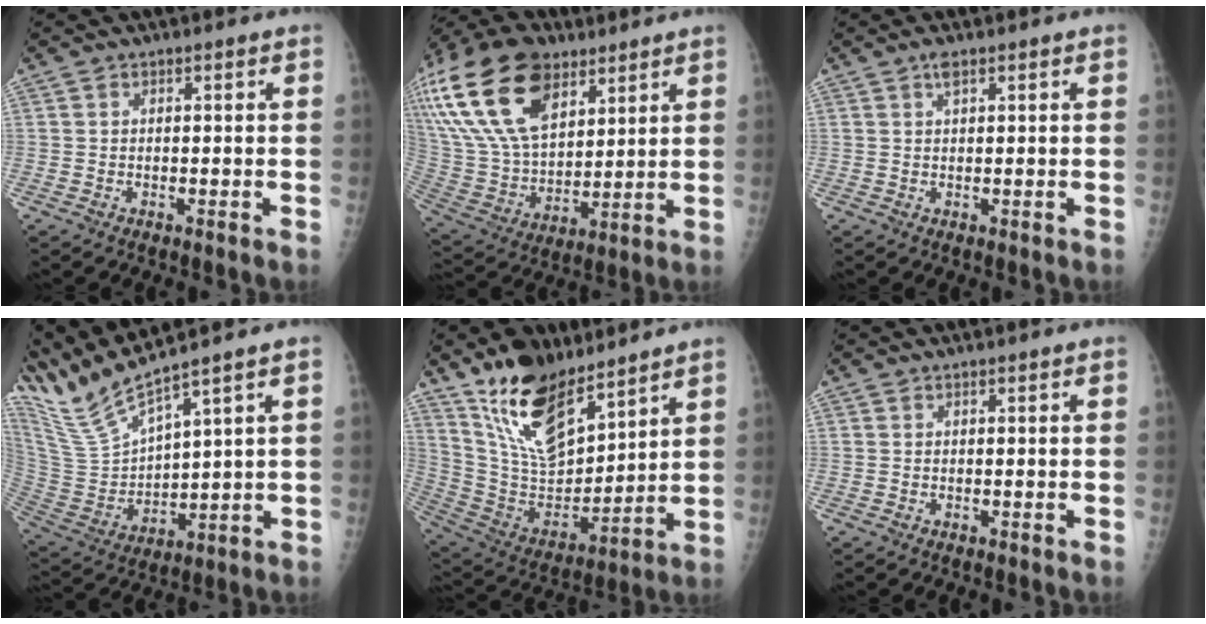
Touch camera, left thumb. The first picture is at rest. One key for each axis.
{"total": 28.4, "fx": 14.1, "fy": 16.5, "fz": 18.4, "tx": -0.395, "ty": 0.006, "tz": 0.266}
{"total": 1.5, "fx": 0.9, "fy": 0.5, "fz": 1.1, "tx": -0.020, "ty": 0.004, "tz": 0.016}
{"total": 13.3, "fx": 11.5, "fy": 0.0, "fz": 6.6, "tx": -0.147, "ty": -0.051, "tz": 0.253}
{"total": 17.9, "fx": 12.8, "fy": 7.7, "fz": 9.9, "tx": -0.136, "ty": -0.076, "tz": 0.251}
{"total": 0.0}